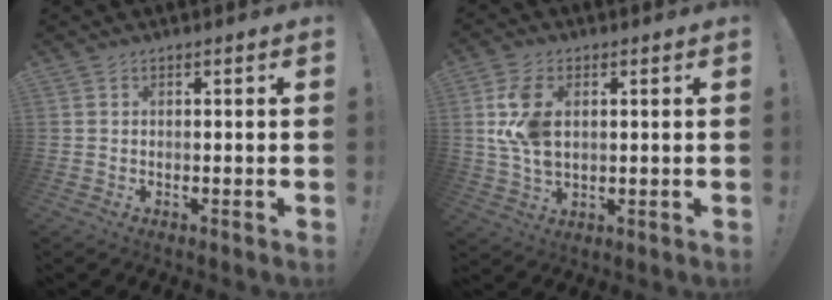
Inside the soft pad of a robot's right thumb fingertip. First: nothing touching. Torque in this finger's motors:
{"motor_torque": [1.60, 1.94, 0.35, 0.13, 0.27]}